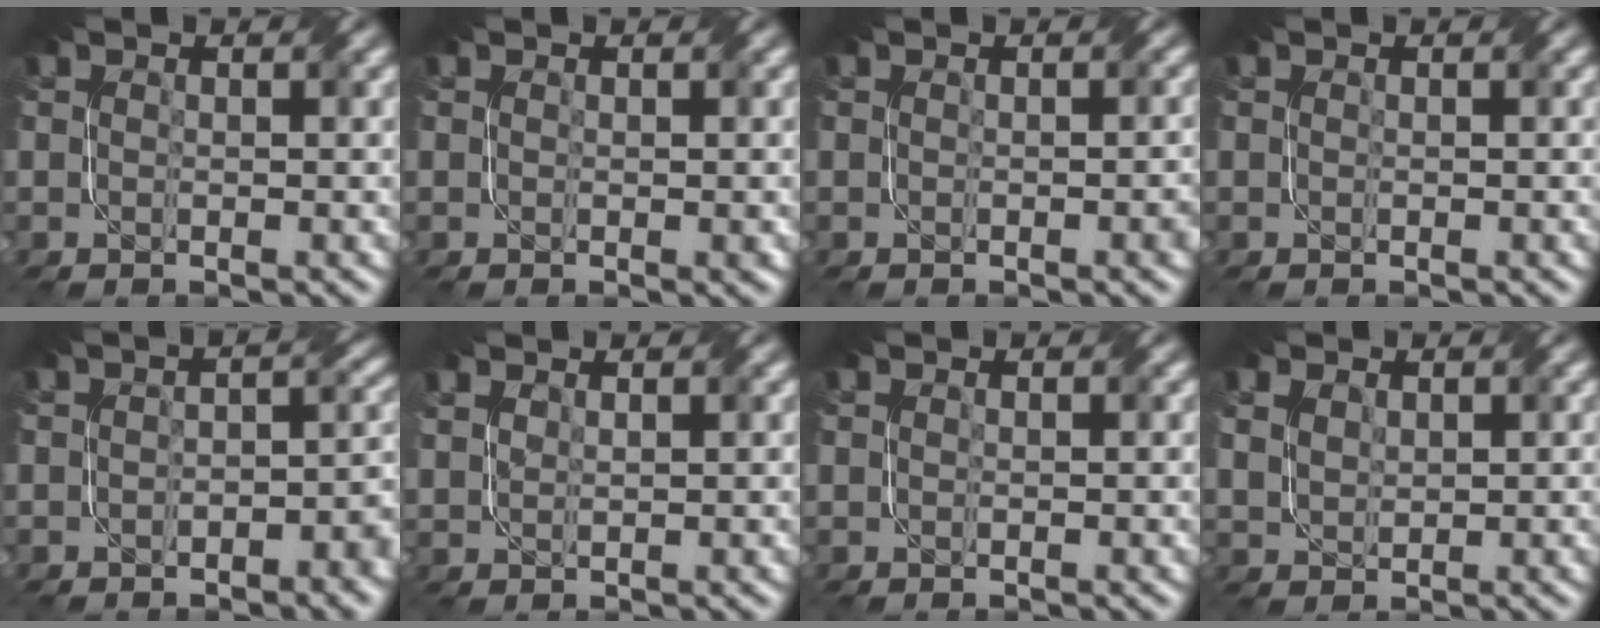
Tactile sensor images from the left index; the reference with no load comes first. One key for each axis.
{"total": 0.5, "fx": 0.0, "fy": 0.1, "fz": 0.5, "tx": -0.004, "ty": -0.002, "tz": 0.000}
{"total": 1.1, "fx": -0.4, "fy": 0.2, "fz": 1.0, "tx": -0.012, "ty": -0.001, "tz": -0.006}
{"total": 0.0}
{"total": 4.2, "fx": -1.0, "fy": 2.3, "fz": 3.3, "tx": -0.032, "ty": 0.004, "tz": -0.017}
{"total": 1.7, "fx": 1.5, "fy": 0.5, "fz": 0.4, "tx": -0.013, "ty": 0.000, "tz": 0.034}
{"total": 0.0}
{"total": 2.3, "fx": 1.2, "fy": 1.6, "fz": 1.1, "tx": -0.027, "ty": 0.002, "tz": 0.027}